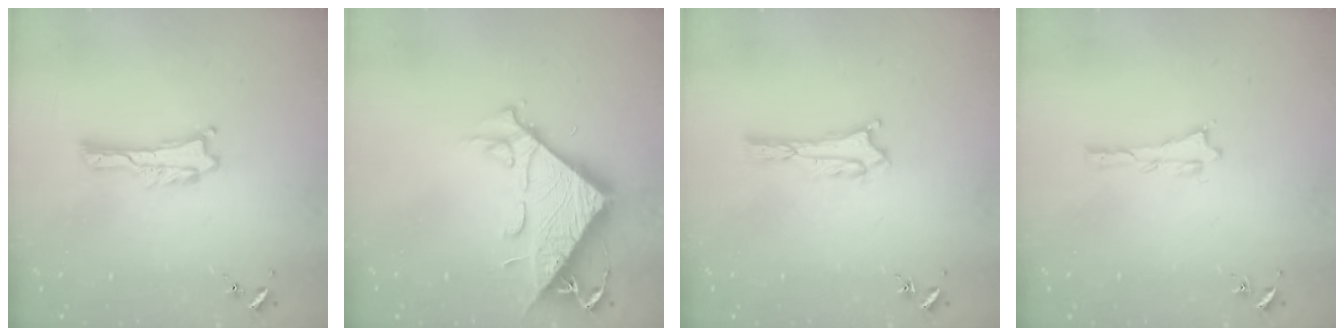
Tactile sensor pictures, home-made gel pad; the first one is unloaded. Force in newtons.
{"total": 11.0, "press": 11.0, "slide": 1.1}
{"total": 1.7, "press": 1.7, "slide": 0.3}
{"total": 0.0}